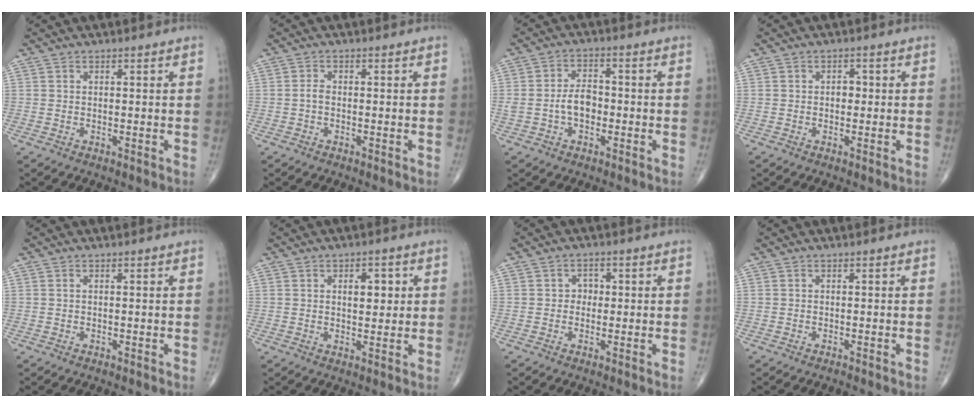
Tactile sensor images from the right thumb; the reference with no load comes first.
{"total": 1.3, "force": [-0.4, 0.8, 1.0], "torque": [-0.019, 0.002, -0.009]}
{"total": 5.5, "force": [-1.0, 3.6, 4.1], "torque": [-0.067, 0.020, -0.021]}
{"total": 1.7, "force": [0.0, 1.3, 1.2], "torque": [-0.007, 0.004, -0.004]}
{"total": 0.0}
{"total": 4.8, "force": [1.2, 2.7, 3.8], "torque": [-0.035, -0.004, 0.016]}
{"total": 2.4, "force": [0.0, 2.1, 1.2], "torque": [-0.001, 0.007, -0.005]}
{"total": 0.0}